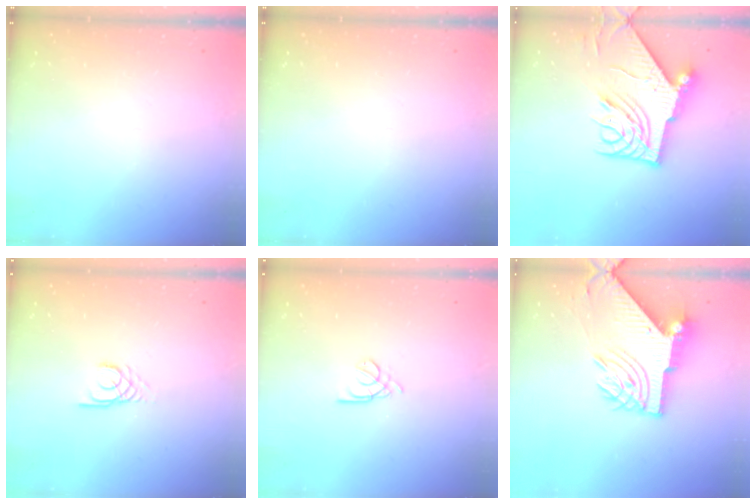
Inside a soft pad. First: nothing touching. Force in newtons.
{"total": 0.0}
{"total": 14.4, "press": 14.4, "slide": 1.3}
{"total": 2.2, "press": 2.2, "slide": 0.2}
{"total": 2.2, "press": 2.1, "slide": 0.5}
{"total": 13.2, "press": 13.1, "slide": 1.6}